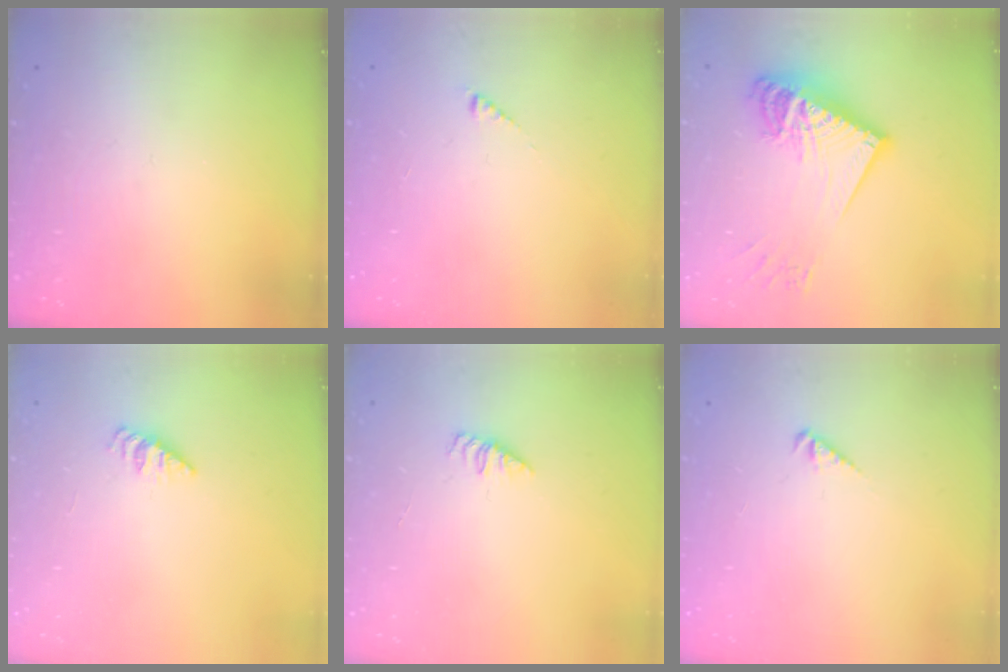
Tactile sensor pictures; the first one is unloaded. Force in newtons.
{"total": 2.0, "press": 2.0, "slide": 0.3}
{"total": 17.6, "press": 17.5, "slide": 2.1}
{"total": 2.2, "press": 2.2, "slide": 0.3}
{"total": 1.4, "press": 1.3, "slide": 0.3}
{"total": 2.1, "press": 2.0, "slide": 0.5}